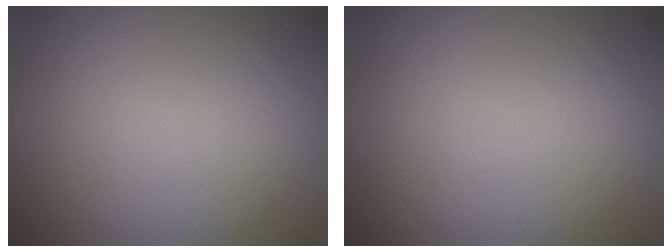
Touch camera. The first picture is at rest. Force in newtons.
{"total": 0.0}